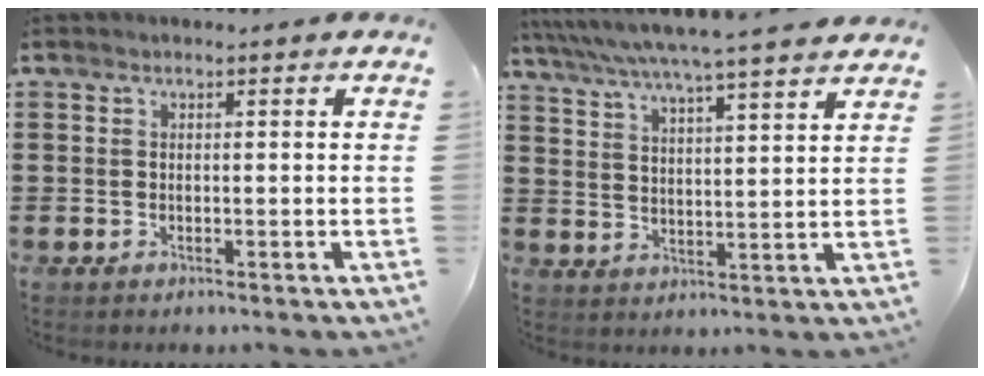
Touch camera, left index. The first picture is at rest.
{"total": 6.0, "force": [5.4, -0.7, 2.7], "torque": [-0.071, -0.033, 0.090]}